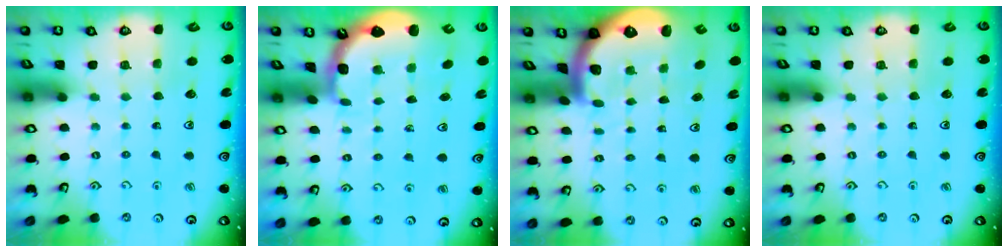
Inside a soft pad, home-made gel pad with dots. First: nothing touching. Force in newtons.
{"total": 2.4, "press": 1.7, "slide": 1.7}
{"total": 2.8, "press": 2.7, "slide": 0.6}
{"total": 0.0}